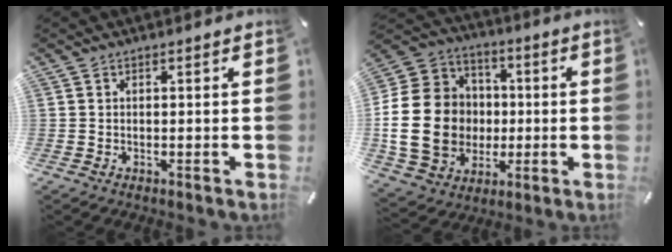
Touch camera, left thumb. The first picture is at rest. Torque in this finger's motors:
{"motor_torque": [1.57, 1.59, 1.68, 0.36, 0.58]}